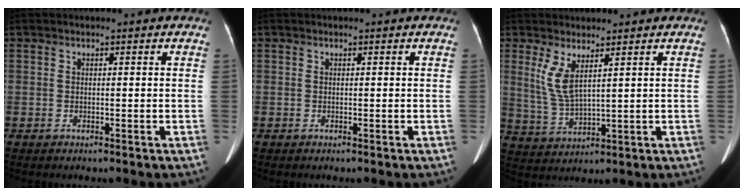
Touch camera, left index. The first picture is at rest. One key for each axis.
{"total": 0.0}
{"total": 5.0, "fx": 2.4, "fy": 1.0, "fz": 4.3, "tx": -0.106, "ty": -0.012, "tz": 0.061}